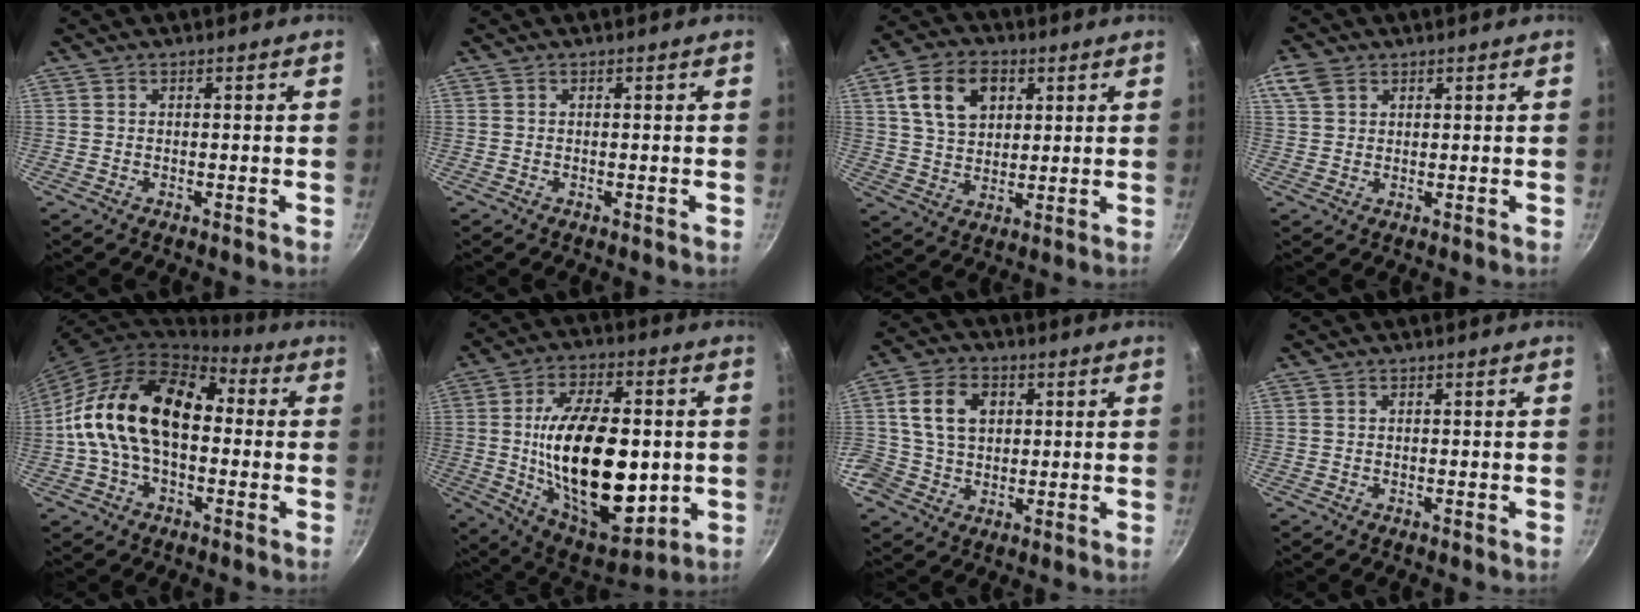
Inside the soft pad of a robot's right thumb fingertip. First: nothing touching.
{"total": 0.0}
{"total": 11.7, "force": [4.1, 8.1, 7.3], "torque": [-0.109, -0.003, 0.071]}
{"total": 4.9, "force": [2.4, 3.5, 2.5], "torque": [-0.043, 0.000, 0.047]}
{"total": 19.5, "force": [0.3, 12.5, 14.9], "torque": [-0.237, 0.047, -0.011]}
{"total": 26.7, "force": [-1.0, 14.3, 22.5], "torque": [-0.359, -0.004, -0.002]}
{"total": 9.3, "force": [2.0, 7.5, 5.2], "torque": [-0.071, 0.004, 0.028]}
{"total": 0.0}